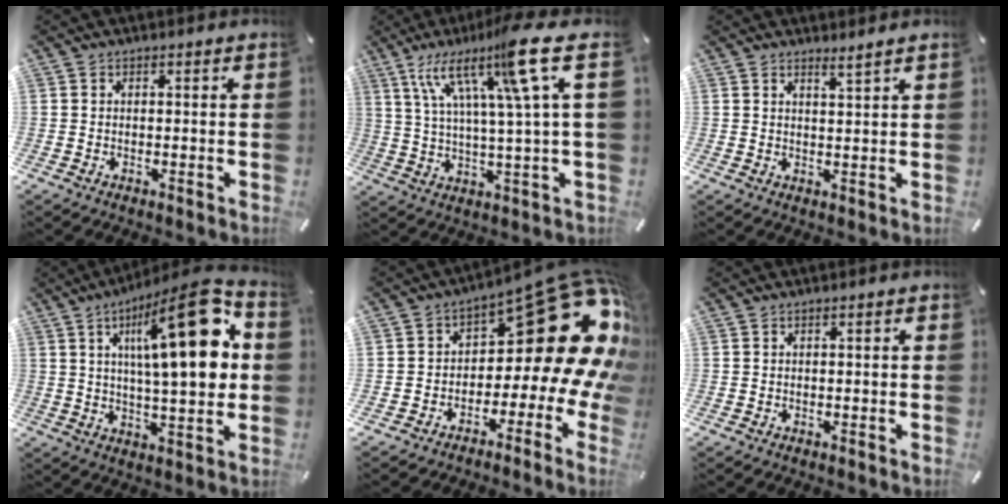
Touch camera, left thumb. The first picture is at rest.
{"total": 20.6, "force": [10.4, 3.1, 17.6], "torque": [-0.305, -0.052, 0.147]}
{"total": 2.4, "force": [2.3, -0.5, 0.7], "torque": [-0.016, -0.016, 0.041]}
{"total": 24.3, "force": [7.1, 8.3, 21.8], "torque": [-0.330, -0.032, 0.094]}
{"total": 24.2, "force": [8.7, 11.6, 19.4], "torque": [-0.244, -0.081, 0.155]}
{"total": 0.8, "force": [-0.1, 0.2, 0.8], "torque": [-0.014, 0.001, -0.003]}